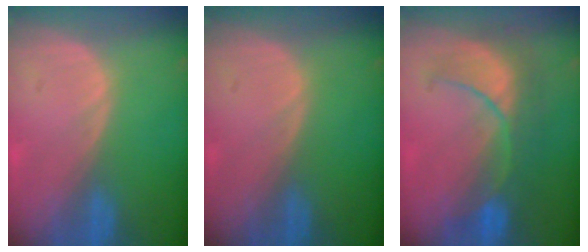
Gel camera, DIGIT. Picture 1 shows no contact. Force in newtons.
{"total": 0.0}
{"total": 8.3, "press": 8.3, "slide": 0.8}